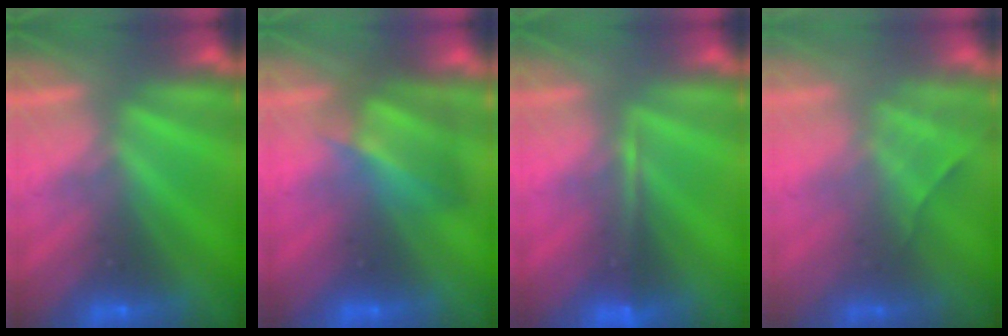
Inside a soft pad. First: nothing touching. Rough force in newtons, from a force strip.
{"total": 4.7}
{"total": 1.6}
{"total": 2.4}